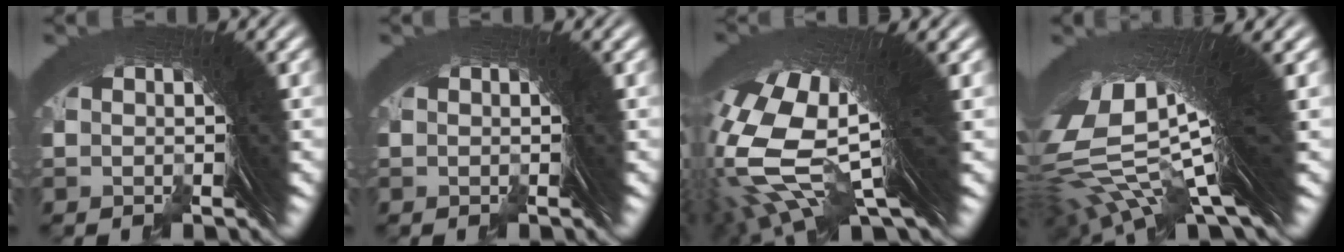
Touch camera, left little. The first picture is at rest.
{"total": 0.0}
{"total": 18.9, "force": [4.8, 9.4, 15.7], "torque": [-0.300, -0.011, 0.089]}
{"total": 19.0, "force": [5.5, 8.0, 16.4], "torque": [-0.311, -0.012, 0.102]}